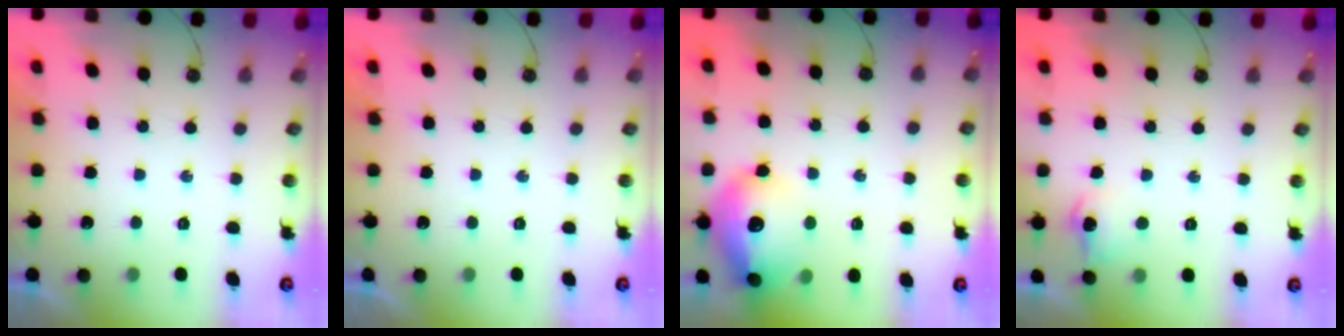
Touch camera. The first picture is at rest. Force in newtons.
{"total": 0.0}
{"total": 17.8, "press": 17.8, "slide": 1.3}
{"total": 7.4, "press": 7.4, "slide": 0.7}